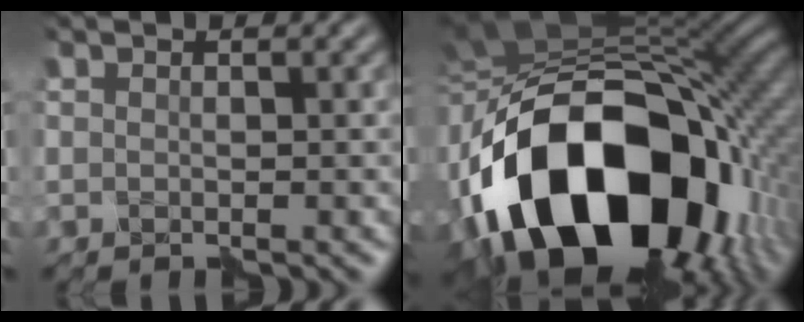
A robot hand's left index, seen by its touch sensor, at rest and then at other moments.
{"total": 20.5, "force": [-6.1, 13.0, 14.6], "torque": [-0.300, -0.024, -0.085]}